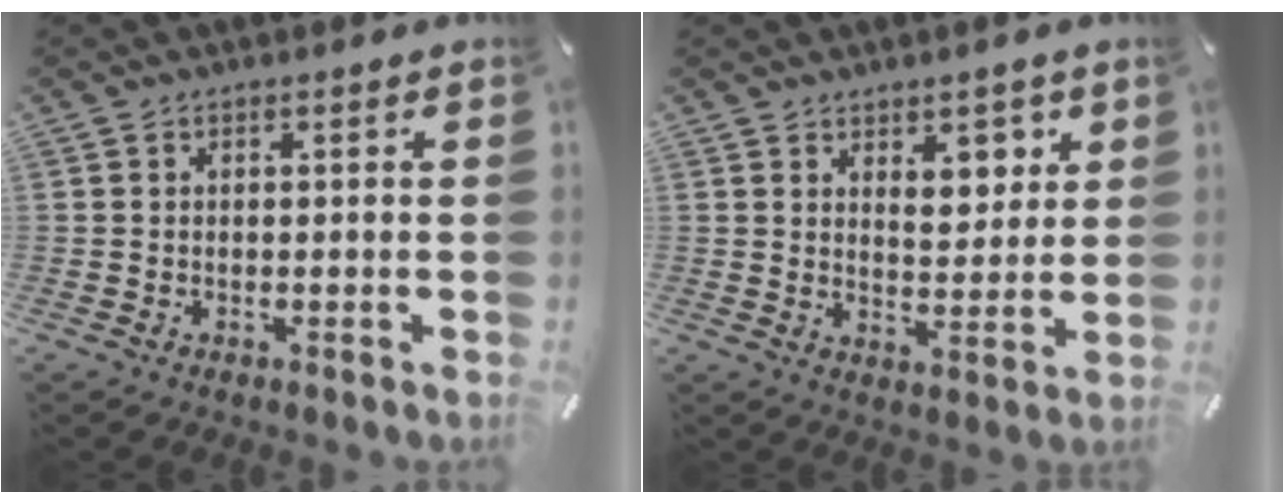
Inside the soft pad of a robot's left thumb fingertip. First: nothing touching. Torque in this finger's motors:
{"motor_torque": [0.51, -0.18, 0.33, 0.13, 0.04]}